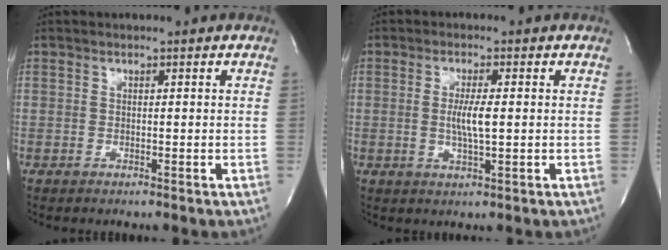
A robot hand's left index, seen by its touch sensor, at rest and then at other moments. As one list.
[{"total": 4.1, "force": [-0.1, 0.3, 4.1], "torque": [-0.081, -0.006, 0.001]}]